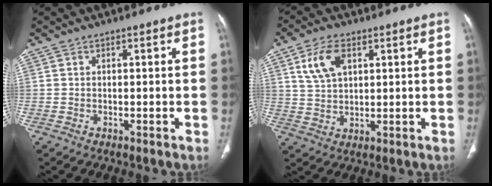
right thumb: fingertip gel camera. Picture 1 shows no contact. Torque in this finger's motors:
{"motor_torque": [-0.60, 0.80, 0.08, -0.26, 0.08]}